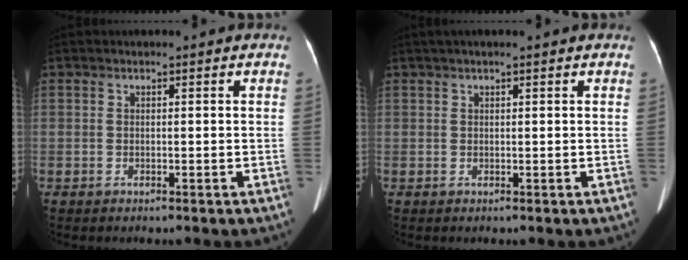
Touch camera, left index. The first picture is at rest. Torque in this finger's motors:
{"motor_torque": [0.24, -0.01, 0.09, 0.00]}